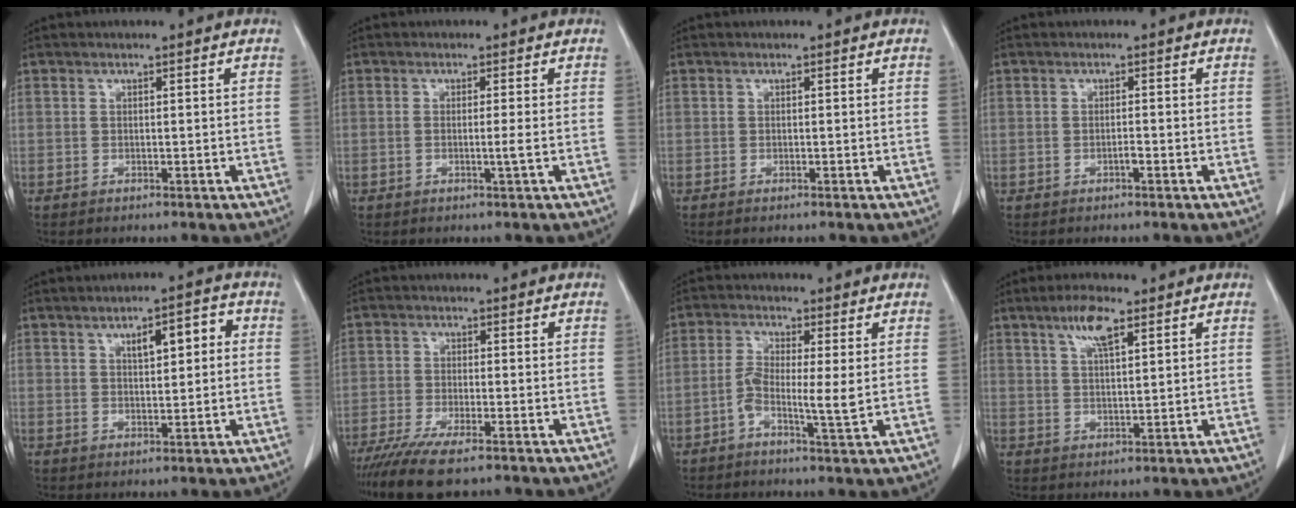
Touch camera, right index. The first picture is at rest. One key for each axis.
{"total": 1.9, "fx": -0.4, "fy": -0.2, "fz": 1.8, "tx": -0.039, "ty": -0.001, "tz": -0.007}
{"total": 0.8, "fx": -0.3, "fy": 0.4, "fz": 0.7, "tx": -0.018, "ty": -0.002, "tz": -0.004}
{"total": 1.2, "fx": -0.6, "fy": 0.4, "fz": 1.0, "tx": -0.022, "ty": 0.001, "tz": -0.009}
{"total": 6.4, "fx": 1.6, "fy": 2.5, "fz": 5.7, "tx": -0.088, "ty": 0.022, "tz": 0.029}
{"total": 10.1, "fx": -7.3, "fy": 2.3, "fz": 6.7, "tx": -0.115, "ty": -0.022, "tz": -0.118}
{"total": 5.8, "fx": -0.9, "fy": 0.9, "fz": 5.7, "tx": -0.112, "ty": 0.005, "tz": -0.019}
{"total": 6.2, "fx": 3.5, "fy": 1.6, "fz": 4.8, "tx": -0.097, "ty": 0.005, "tz": 0.065}